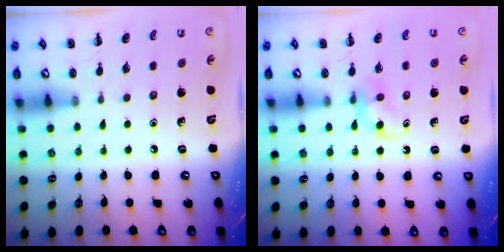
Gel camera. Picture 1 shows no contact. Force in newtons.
{"total": 3.7, "press": 3.5, "slide": 1.2}